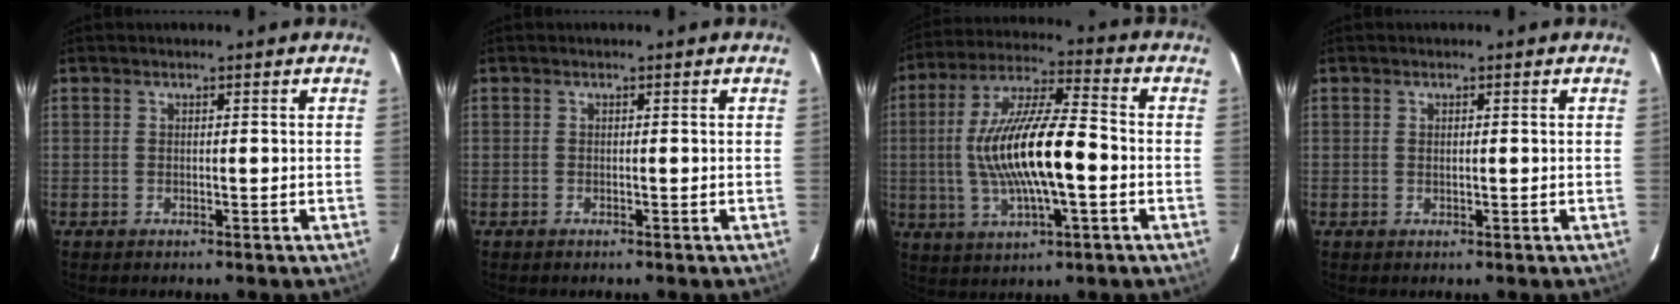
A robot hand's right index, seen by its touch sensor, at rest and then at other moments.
{"total": 0.0}
{"total": 16.9, "force": [-2.0, 4.2, 16.3], "torque": [-0.313, 0.006, -0.036]}
{"total": 0.6, "force": [0.1, 0.3, 0.5], "torque": [-0.009, 0.003, 0.004]}